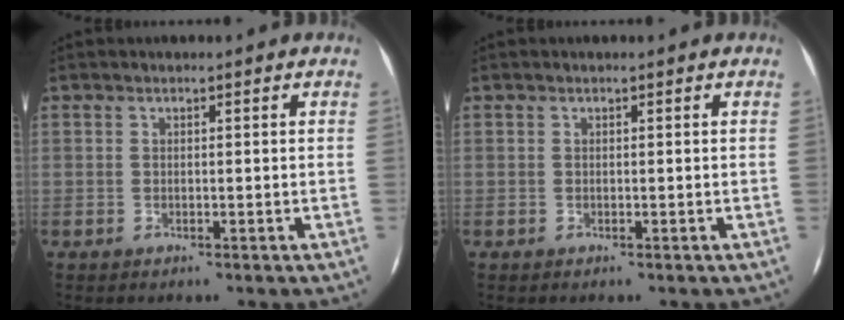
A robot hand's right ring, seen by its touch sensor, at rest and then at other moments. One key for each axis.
{"total": 0.0}